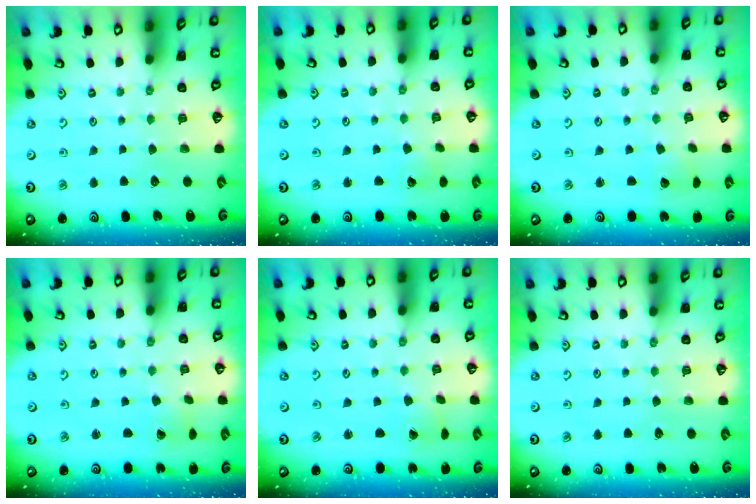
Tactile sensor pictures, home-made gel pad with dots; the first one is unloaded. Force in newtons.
{"total": 3.4, "press": 3.4, "slide": 0.4}
{"total": 2.6, "press": 2.6, "slide": 0.1}
{"total": 1.1, "press": 1.1, "slide": 0.1}
{"total": 0.0}
{"total": 0.0}